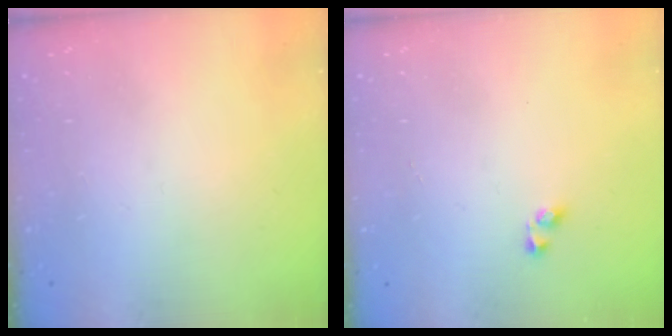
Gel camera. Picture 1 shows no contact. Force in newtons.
{"total": 3.1, "press": 3.1, "slide": 0.2}